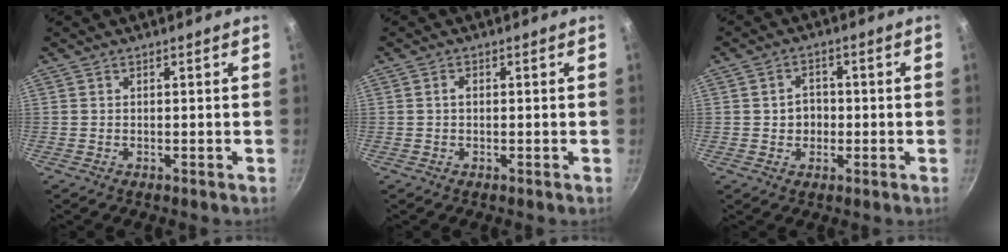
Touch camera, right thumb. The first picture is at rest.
{"total": 1.2, "force": [0.1, 0.7, 0.9], "torque": [-0.016, 0.005, 0.001]}
{"total": 4.3, "force": [-0.3, 3.7, 2.2], "torque": [-0.011, 0.010, -0.006]}